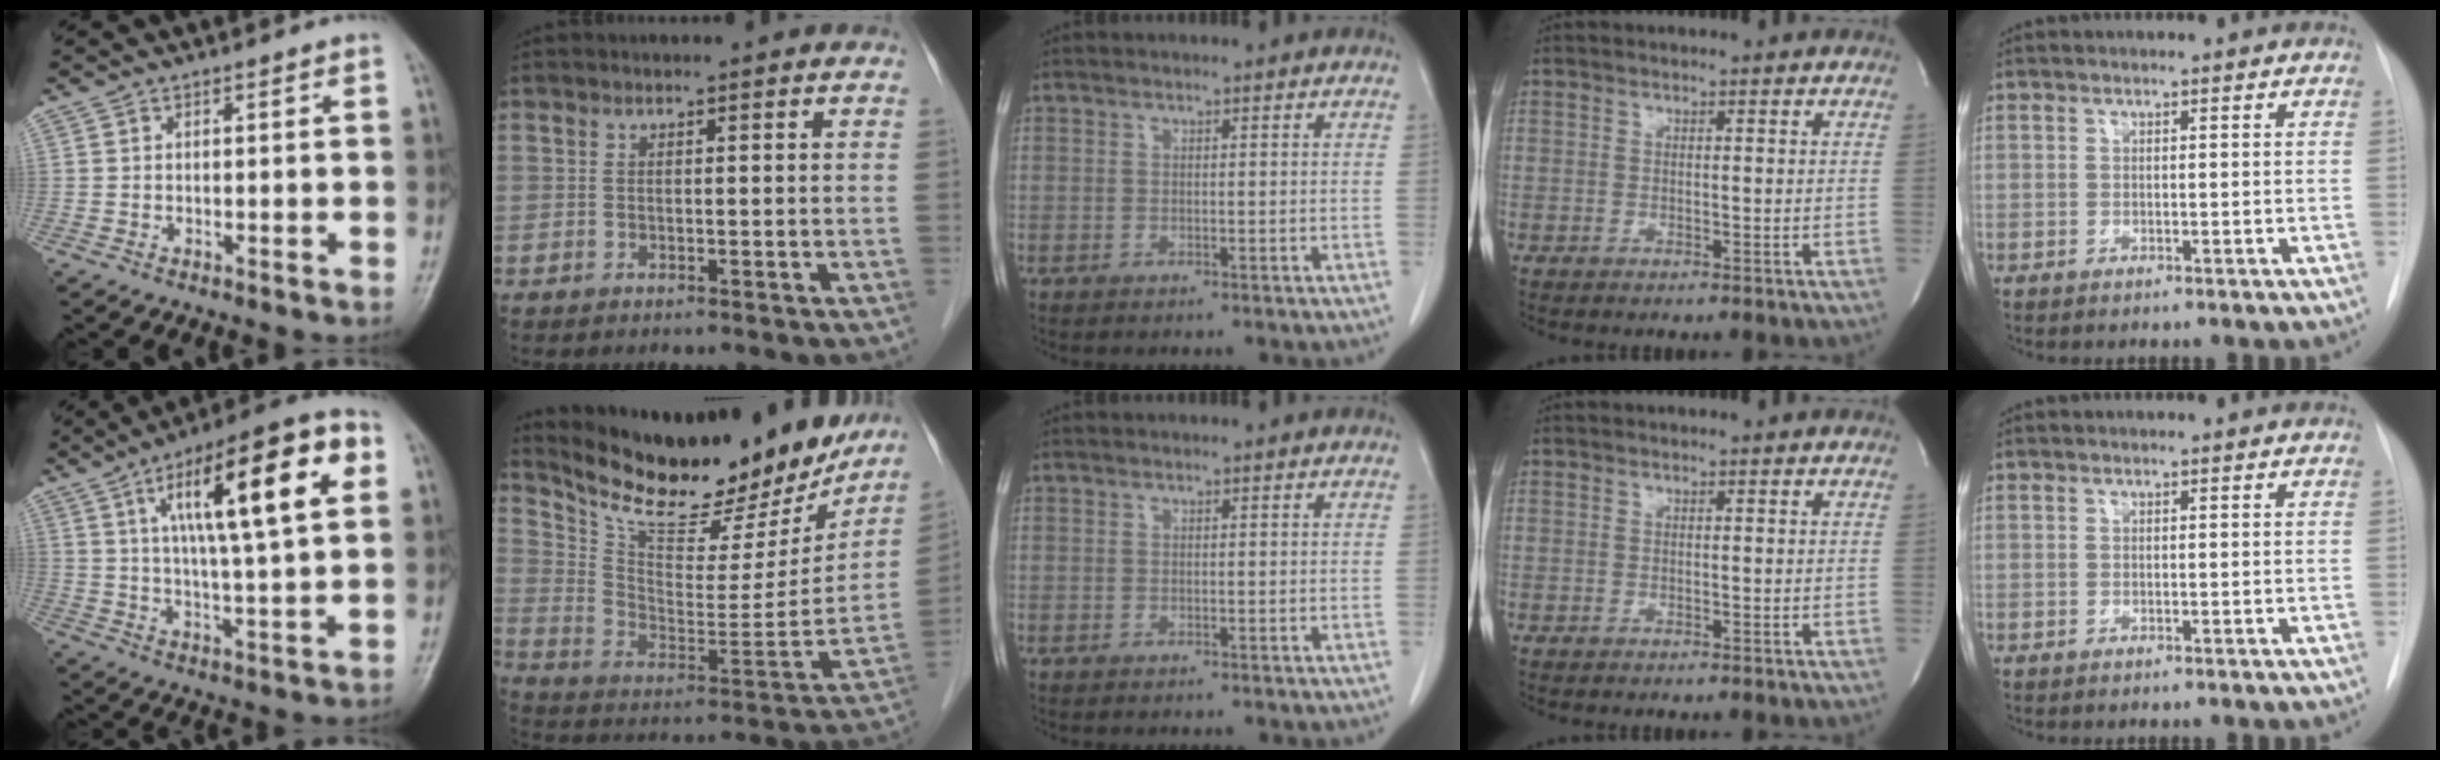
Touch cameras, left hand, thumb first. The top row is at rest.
{"thumb": {"total": 21.6, "force": [7.3, 5.6, 19.6], "torque": [-0.286, 0.004, 0.106]}, "index": {"total": 25.0, "force": [21.8, 6.9, 10.0], "torque": [-0.164, -0.035, 0.316]}}